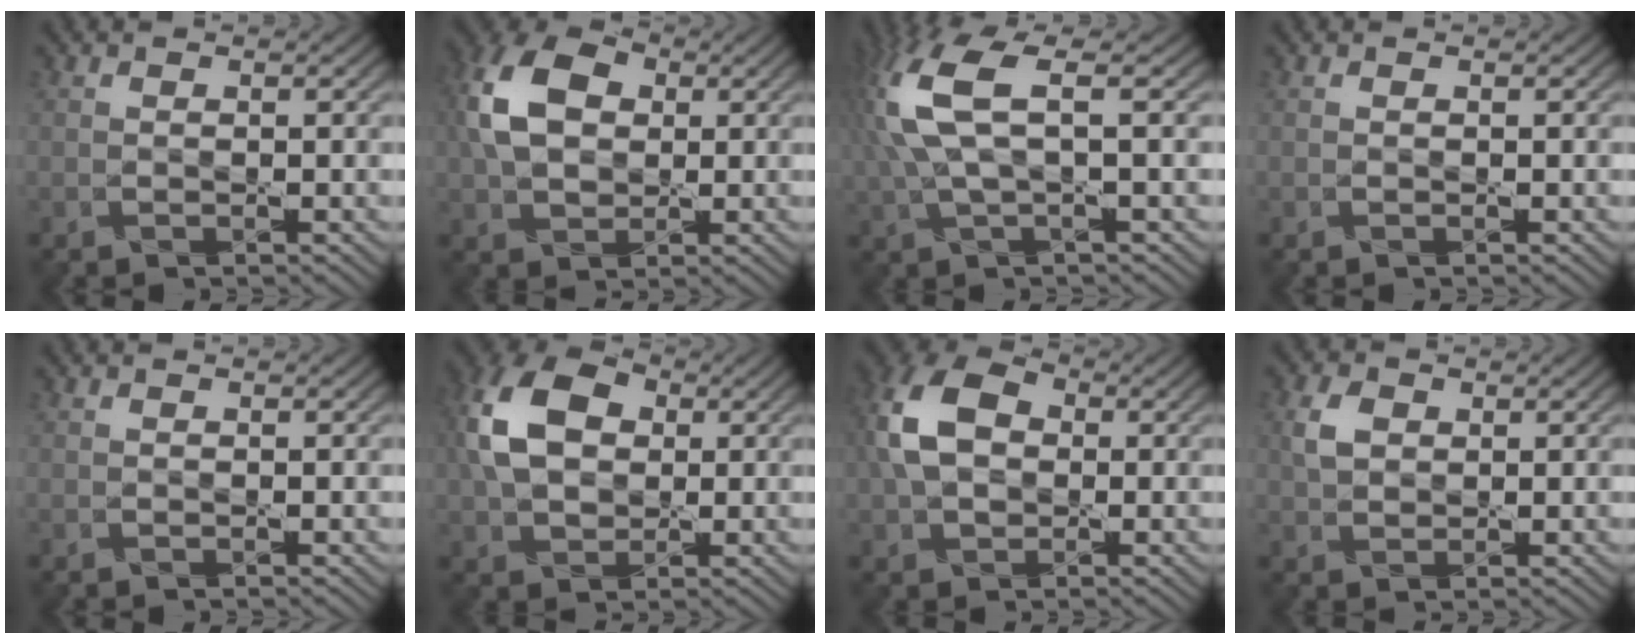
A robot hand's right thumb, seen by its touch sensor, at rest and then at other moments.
{"total": 9.9, "force": [1.7, 6.9, 6.9], "torque": [-0.172, 0.018, 0.022]}
{"total": 9.6, "force": [2.5, 3.4, 8.7], "torque": [-0.220, 0.015, 0.048]}
{"total": 0.0}
{"total": 0.0}
{"total": 11.0, "force": [1.8, 7.6, 7.7], "torque": [-0.192, 0.020, 0.022]}
{"total": 9.9, "force": [1.0, 7.0, 6.9], "torque": [-0.173, 0.017, 0.006]}
{"total": 3.4, "force": [1.0, 2.5, 2.1], "torque": [-0.053, 0.005, 0.017]}